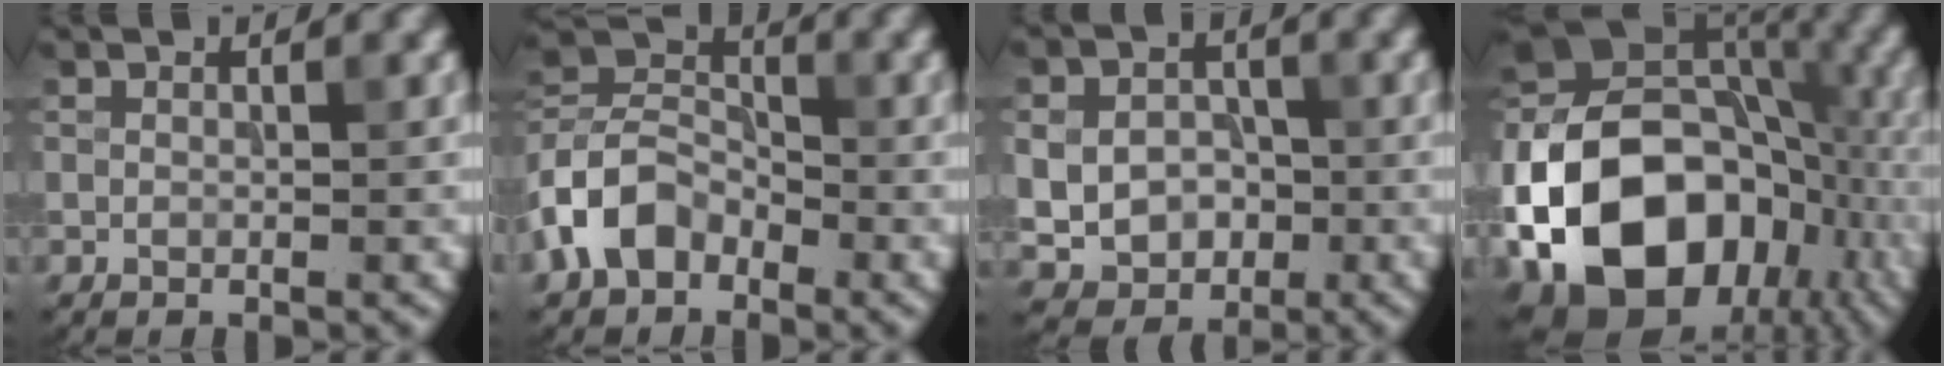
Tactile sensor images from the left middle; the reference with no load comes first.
{"total": 5.9, "force": [-2.9, 4.0, 3.1], "torque": [-0.062, 0.007, -0.072]}
{"total": 5.7, "force": [-0.8, 4.7, 3.1], "torque": [-0.053, -0.013, -0.022]}
{"total": 18.1, "force": [-6.5, 12.7, 11.0], "torque": [-0.204, -0.007, -0.117]}